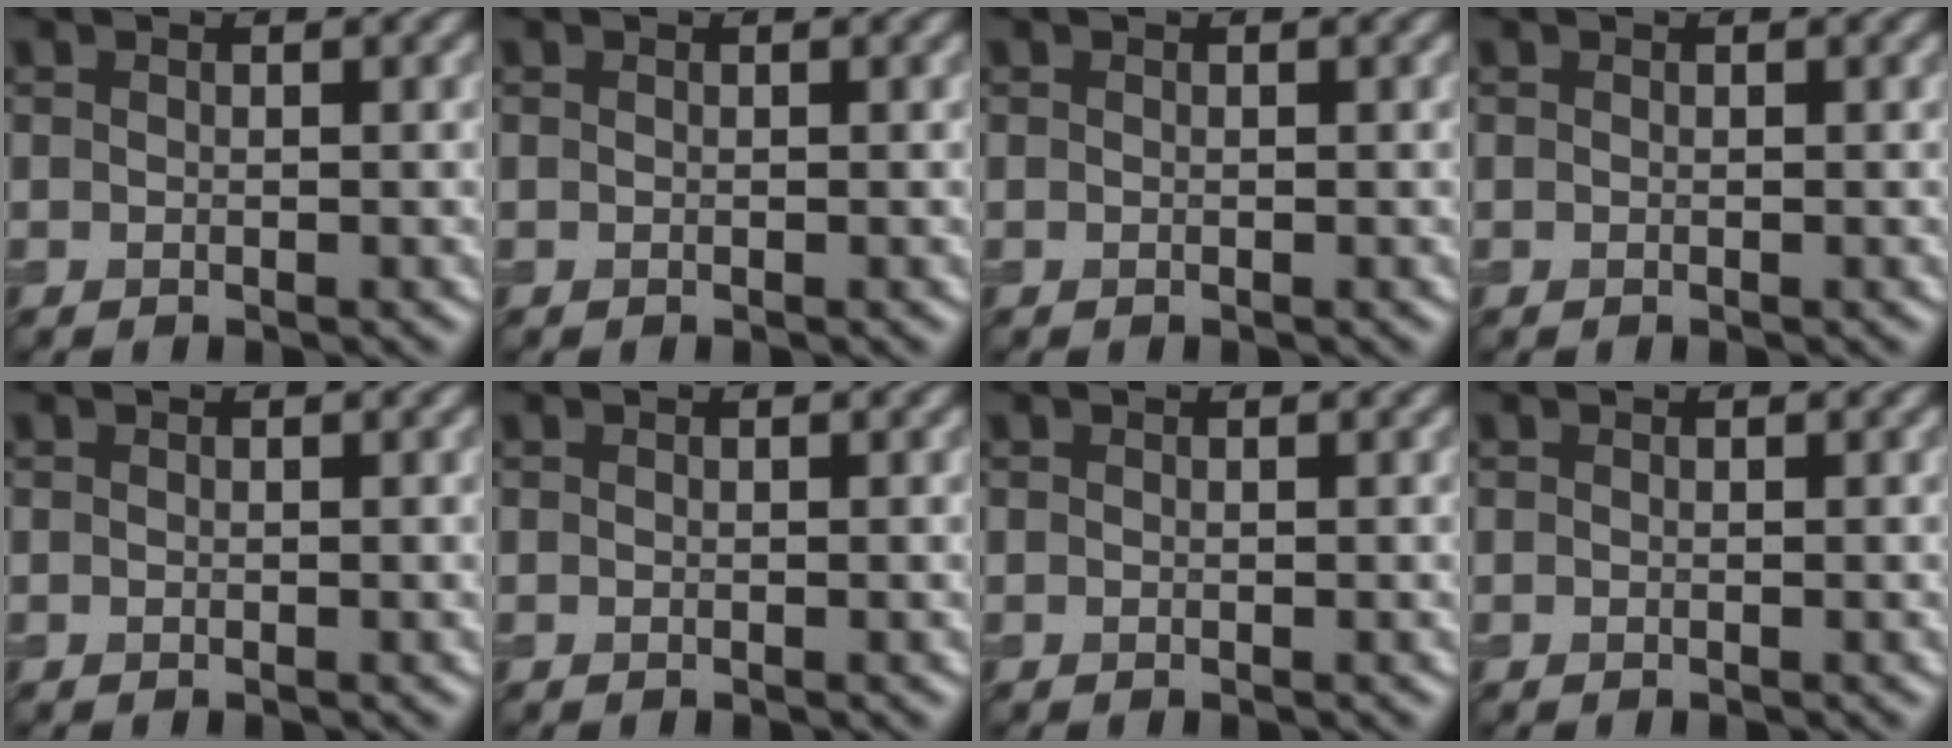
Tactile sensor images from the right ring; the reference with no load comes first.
{"total": 0.0}
{"total": 0.0}
{"total": 0.0}
{"total": 0.0}
{"total": 0.0}
{"total": 0.0}
{"total": 0.0}